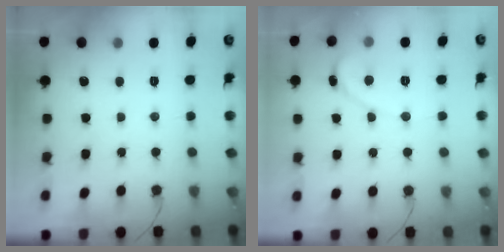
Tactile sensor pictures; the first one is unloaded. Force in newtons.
{"total": 1.6, "press": 1.6, "slide": 0.0}